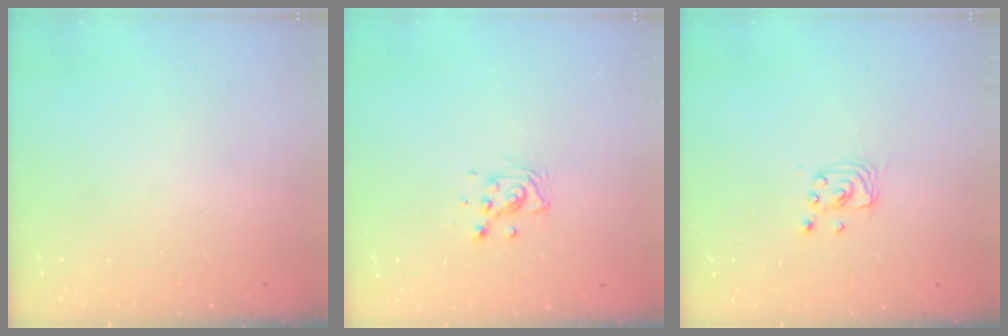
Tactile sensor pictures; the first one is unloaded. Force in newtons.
{"total": 6.3, "press": 6.1, "slide": 1.7}
{"total": 2.4, "press": 2.4, "slide": 0.2}